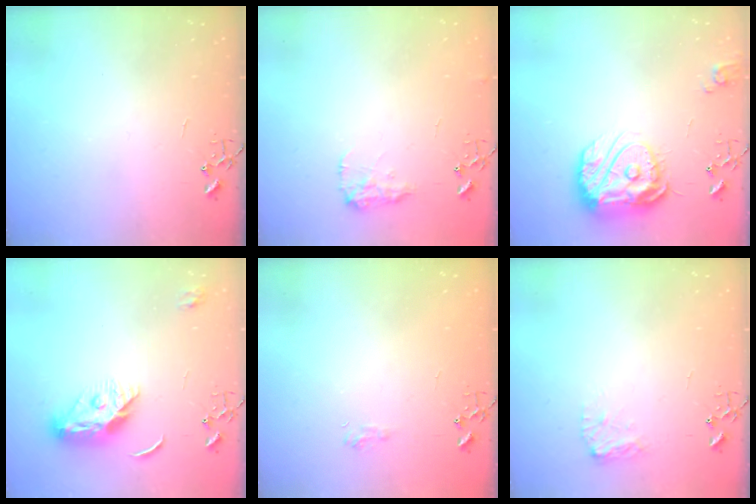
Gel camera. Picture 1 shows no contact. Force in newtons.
{"total": 8.7, "press": 8.6, "slide": 0.5}
{"total": 17.3, "press": 17.2, "slide": 1.9}
{"total": 11.3, "press": 11.3, "slide": 0.7}
{"total": 6.1, "press": 6.1, "slide": 0.8}
{"total": 7.9, "press": 7.9, "slide": 0.3}